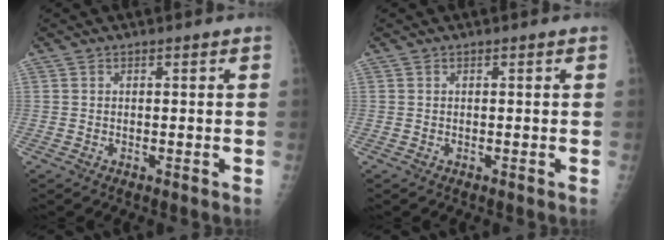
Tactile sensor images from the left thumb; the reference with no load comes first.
{"total": 0.0}